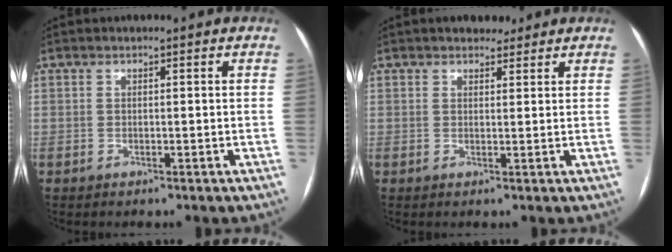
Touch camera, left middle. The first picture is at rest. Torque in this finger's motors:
{"motor_torque": [0.12, -0.22, 0.00, 0.00]}